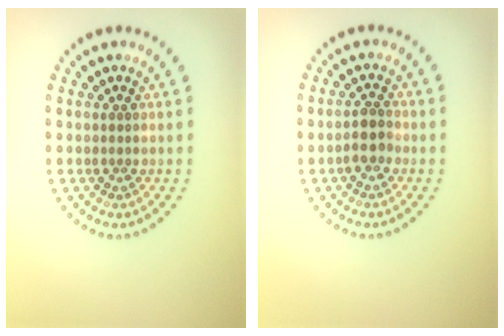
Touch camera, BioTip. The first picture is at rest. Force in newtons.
{"total": 1.8, "press": 1.6, "slide": 0.9}